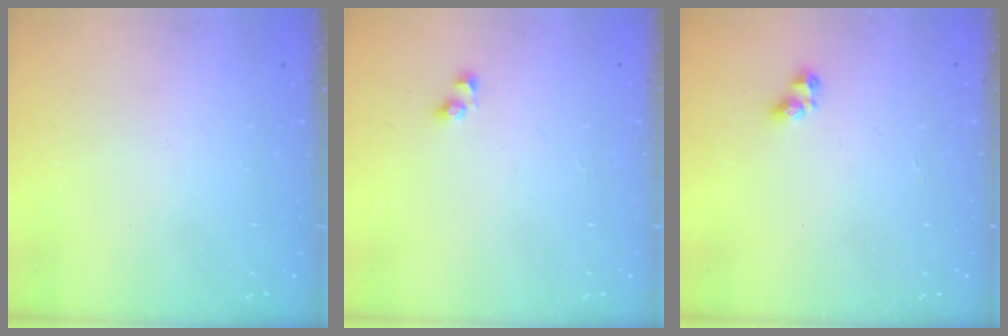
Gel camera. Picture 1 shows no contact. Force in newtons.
{"total": 3.8, "press": 3.8, "slide": 0.7}
{"total": 2.8, "press": 2.6, "slide": 1.1}